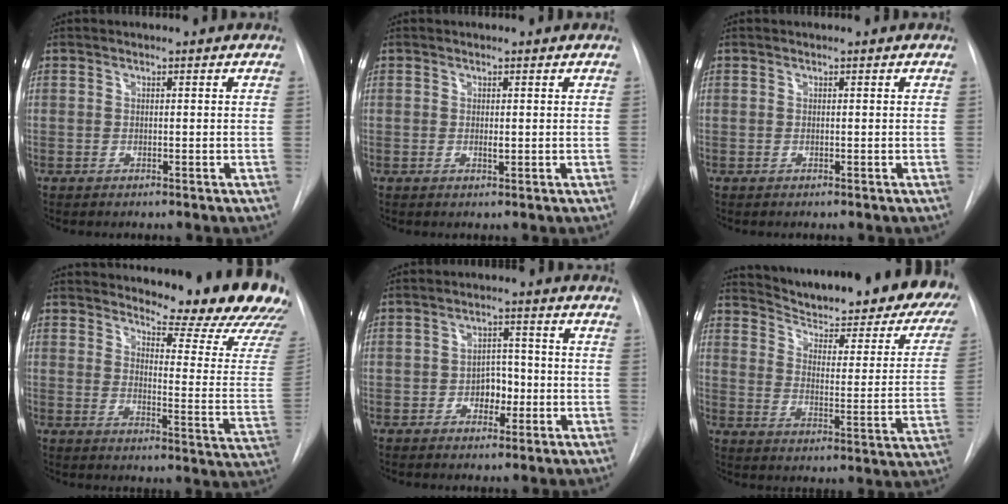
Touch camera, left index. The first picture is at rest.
{"total": 0.7, "force": [0.0, 0.2, 0.6], "torque": [-0.012, -0.003, 0.000]}
{"total": 0.0}
{"total": 19.3, "force": [17.8, 1.4, 7.2], "torque": [-0.097, -0.122, 0.203]}
{"total": 4.0, "force": [-1.3, 2.7, 2.7], "torque": [-0.035, 0.007, -0.019]}
{"total": 30.3, "force": [26.6, 5.6, 13.4], "torque": [-0.200, -0.102, 0.320]}